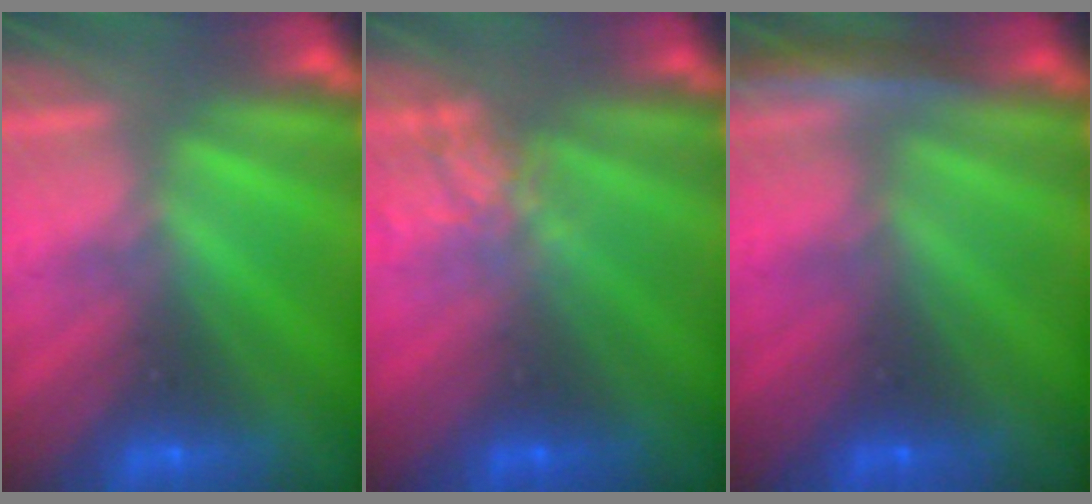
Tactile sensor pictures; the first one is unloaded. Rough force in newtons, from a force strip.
{"total": 3.8}
{"total": 2.0}